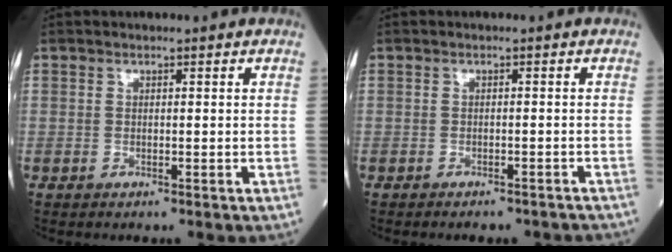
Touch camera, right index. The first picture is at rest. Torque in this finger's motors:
{"motor_torque": [-0.17, 0.04, 0.00, -0.05]}